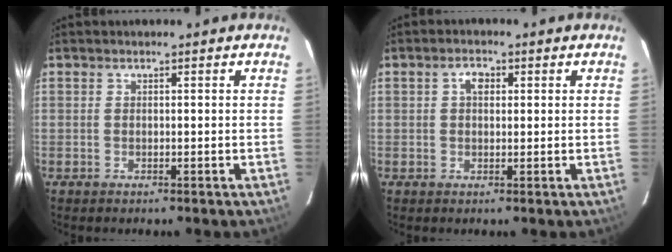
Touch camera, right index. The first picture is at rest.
{"total": 2.5, "force": [0.6, 1.6, 1.7], "torque": [-0.029, 0.009, 0.010]}